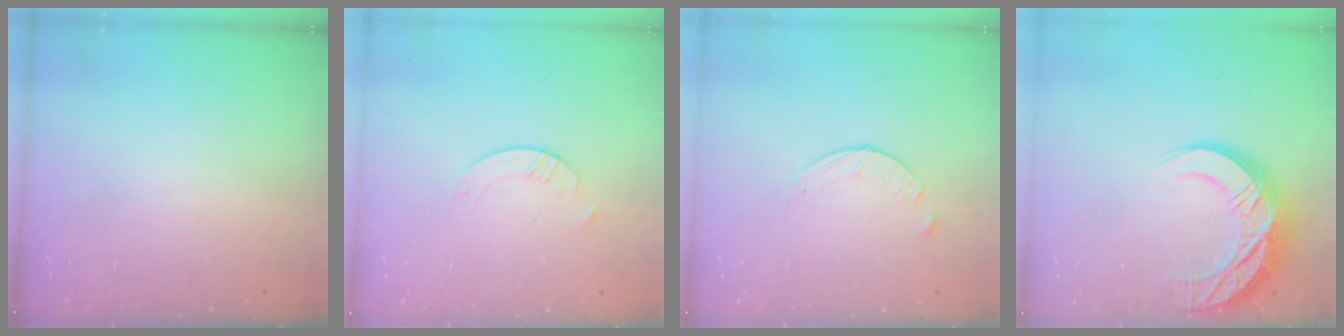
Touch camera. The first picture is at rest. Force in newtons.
{"total": 2.9, "press": 2.9, "slide": 0.3}
{"total": 3.0, "press": 3.0, "slide": 0.4}
{"total": 15.9, "press": 15.9, "slide": 1.2}